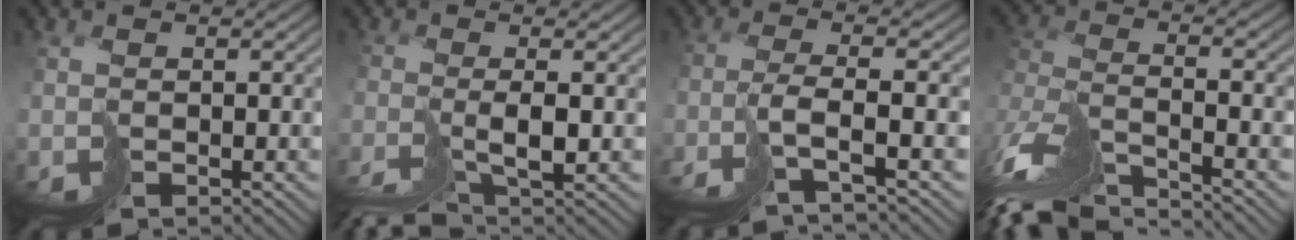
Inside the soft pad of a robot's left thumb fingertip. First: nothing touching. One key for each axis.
{"total": 4.1, "fx": -3.1, "fy": -0.5, "fz": 2.6, "tx": -0.033, "ty": -0.003, "tz": -0.060}
{"total": 4.5, "fx": -2.7, "fy": -0.8, "fz": 3.5, "tx": -0.043, "ty": 0.013, "tz": -0.065}
{"total": 10.1, "fx": -8.7, "fy": 1.8, "fz": 4.8, "tx": -0.118, "ty": -0.006, "tz": -0.155}